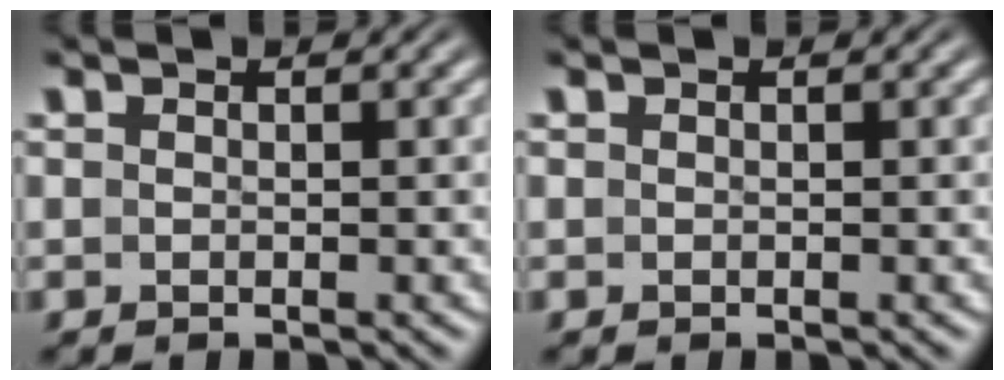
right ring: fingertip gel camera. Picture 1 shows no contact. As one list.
[{"total": 0.0}]